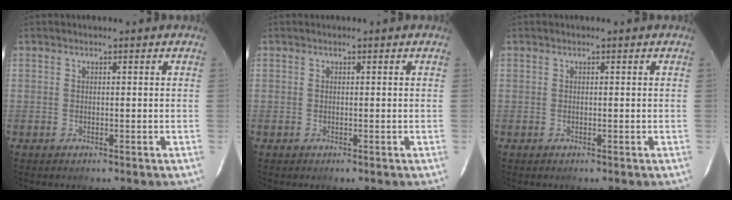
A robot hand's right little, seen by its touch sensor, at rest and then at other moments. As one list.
[{"total": 0.0}, {"total": 0.0}]